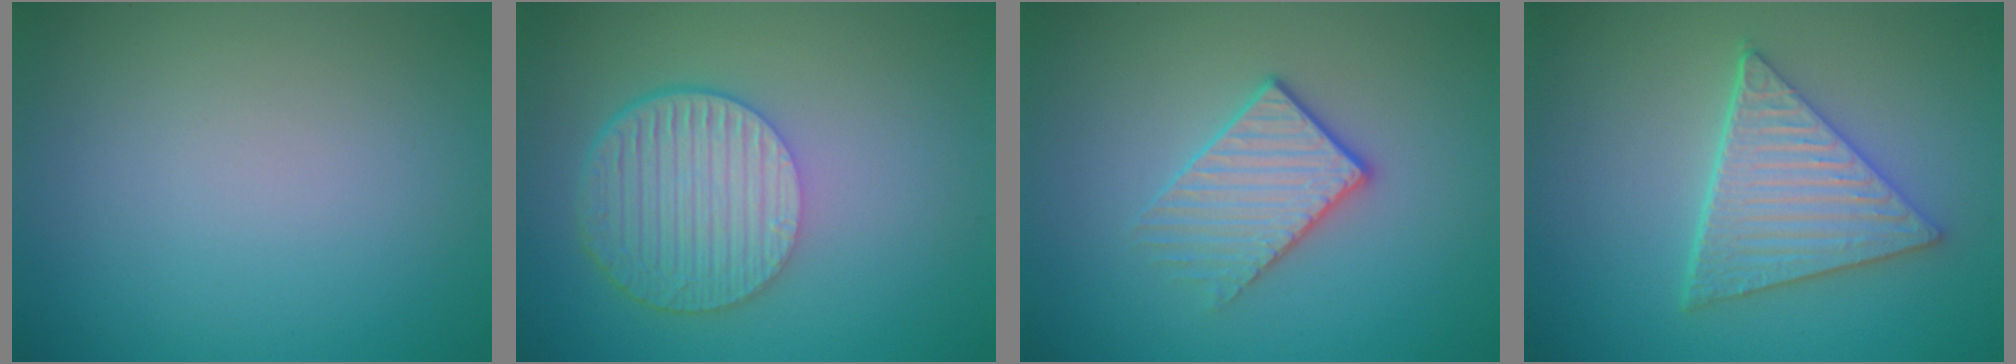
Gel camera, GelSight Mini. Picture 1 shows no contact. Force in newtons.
{"total": 7.0, "press": 5.0, "slide": 4.9}
{"total": 2.6, "press": 2.3, "slide": 1.2}
{"total": 5.5, "press": 4.5, "slide": 3.2}